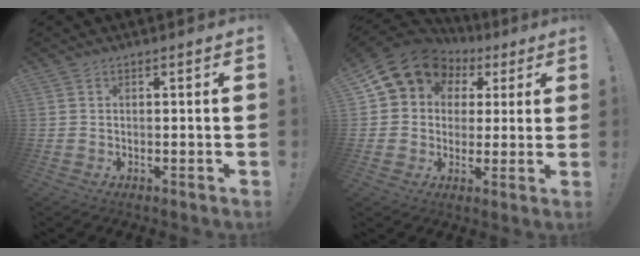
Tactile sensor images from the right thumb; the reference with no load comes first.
{"total": 11.7, "force": [5.2, 9.5, 4.5], "torque": [-0.066, -0.030, 0.103]}